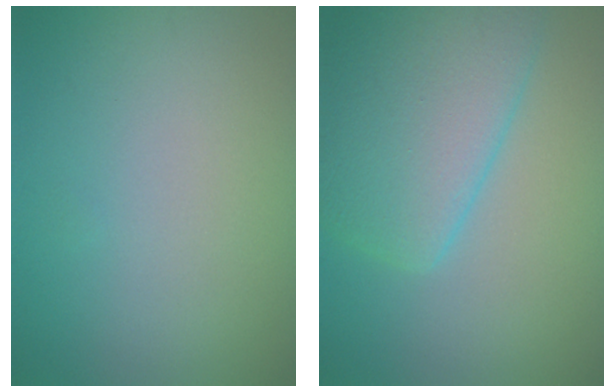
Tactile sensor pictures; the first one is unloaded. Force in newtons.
{"total": 7.0, "press": 7.0, "slide": 0.4}